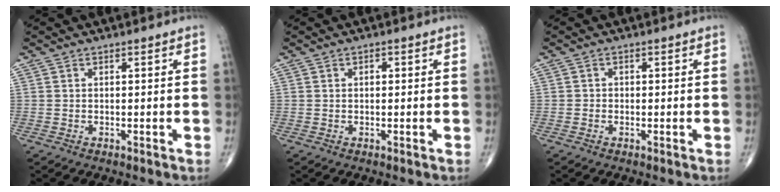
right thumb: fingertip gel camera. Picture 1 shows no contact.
{"total": 0.9, "force": [0.1, 0.6, 0.6], "torque": [-0.007, 0.004, 0.001]}
{"total": 0.9, "force": [-0.3, 0.8, 0.2], "torque": [0.008, 0.004, -0.010]}